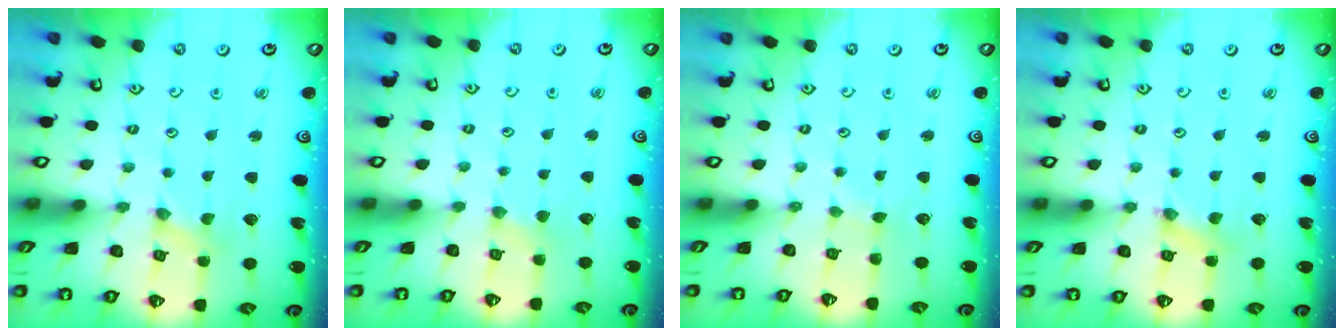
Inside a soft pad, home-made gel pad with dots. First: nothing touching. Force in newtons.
{"total": 2.4, "press": 2.4, "slide": 0.4}
{"total": 1.2, "press": 1.2, "slide": 0.2}
{"total": 1.9, "press": 1.8, "slide": 0.3}